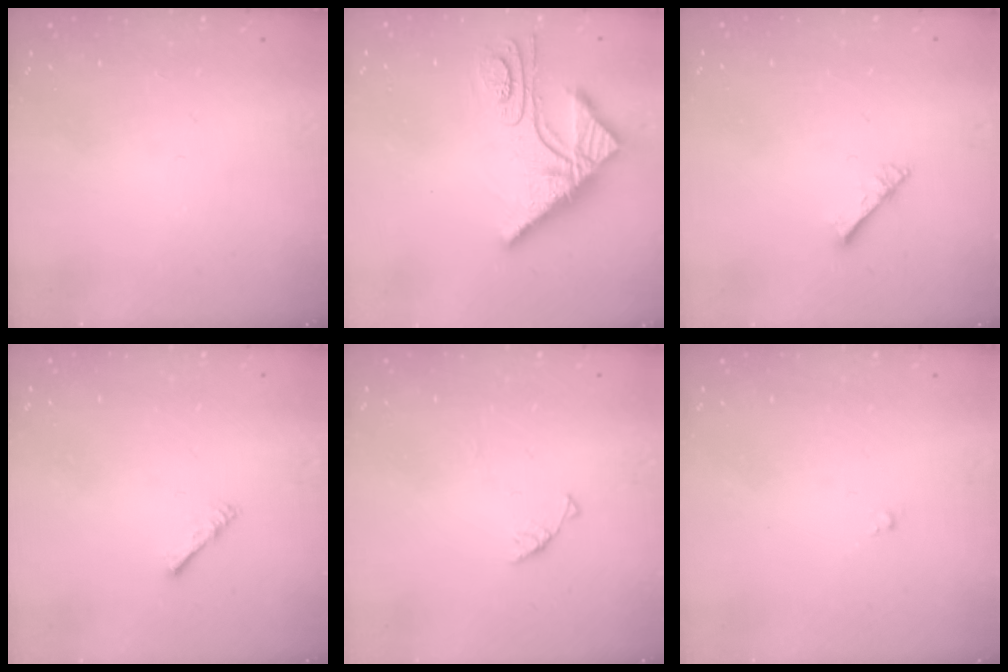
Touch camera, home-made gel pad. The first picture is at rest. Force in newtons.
{"total": 14.1, "press": 14.1, "slide": 0.9}
{"total": 2.9, "press": 2.9, "slide": 0.3}
{"total": 2.2, "press": 2.1, "slide": 0.5}
{"total": 3.0, "press": 3.0, "slide": 0.3}
{"total": 0.0}